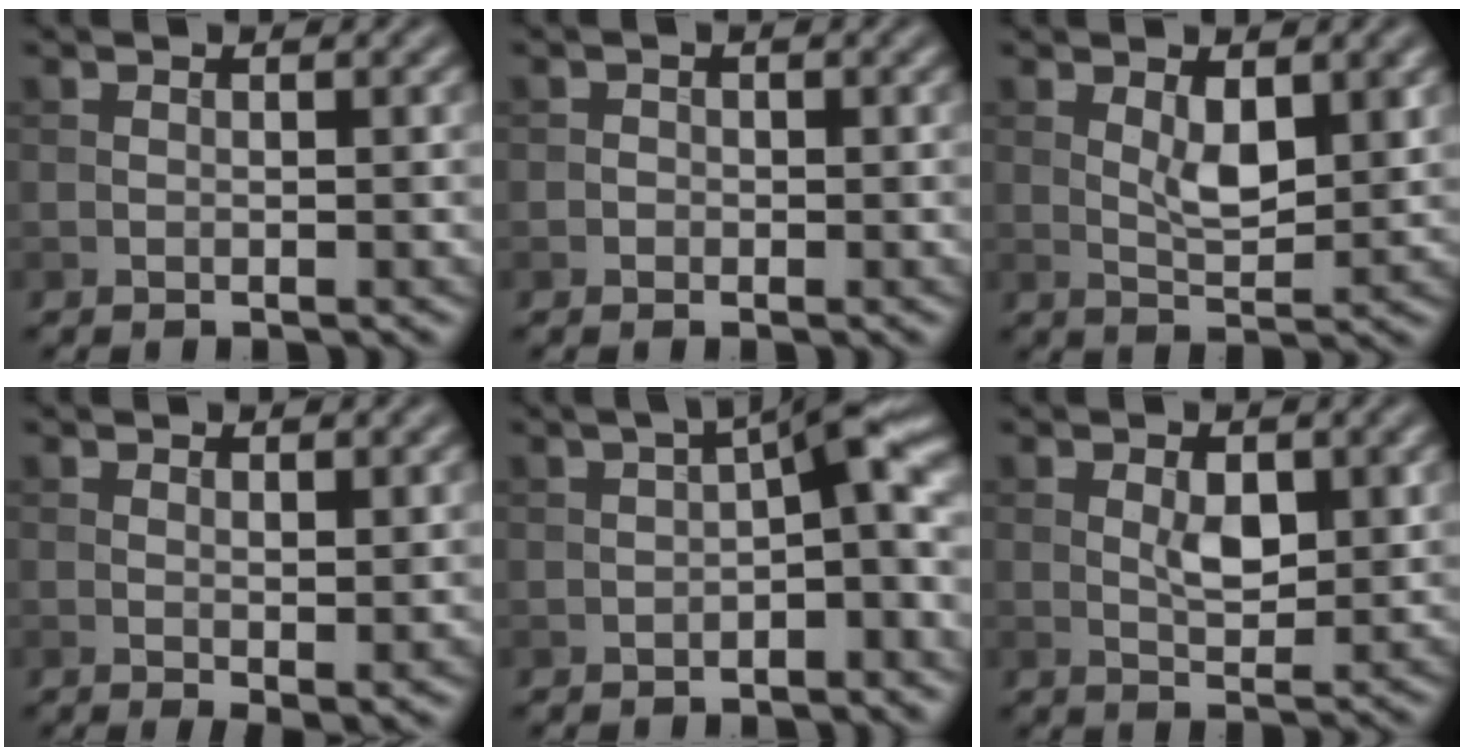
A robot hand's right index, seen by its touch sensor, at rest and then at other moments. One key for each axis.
{"total": 0.7, "fx": -0.2, "fy": 0.7, "fz": 0.1, "tx": 0.005, "ty": -0.001, "tz": -0.005}
{"total": 2.9, "fx": 1.0, "fy": 1.2, "fz": 2.5, "tx": -0.046, "ty": -0.006, "tz": 0.022}
{"total": 1.9, "fx": 0.6, "fy": 0.4, "fz": 1.7, "tx": -0.027, "ty": -0.008, "tz": 0.015}
{"total": 5.2, "fx": -0.6, "fy": 1.6, "fz": 4.9, "tx": -0.059, "ty": 0.022, "tz": -0.020}
{"total": 2.7, "fx": 0.7, "fy": 1.4, "fz": 2.2, "tx": -0.039, "ty": -0.004, "tz": 0.015}